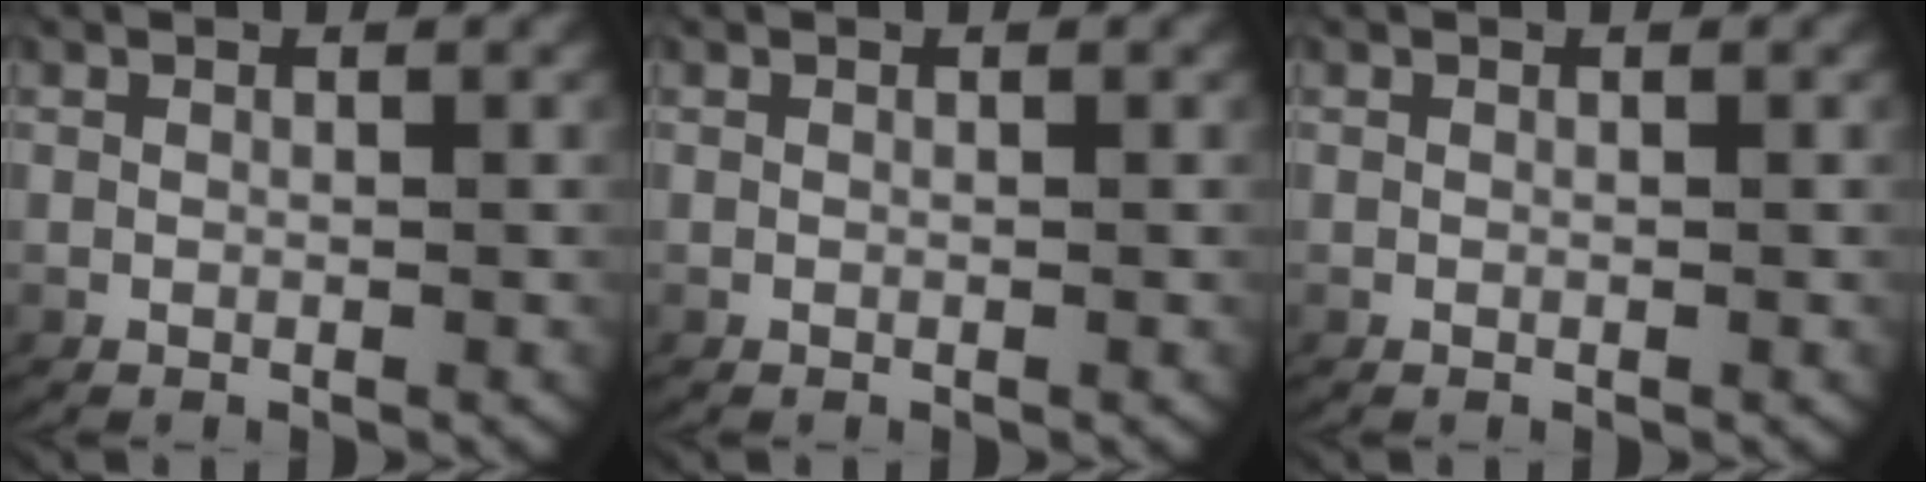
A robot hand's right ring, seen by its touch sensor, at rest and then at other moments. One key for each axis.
{"total": 0.0}
{"total": 0.0}